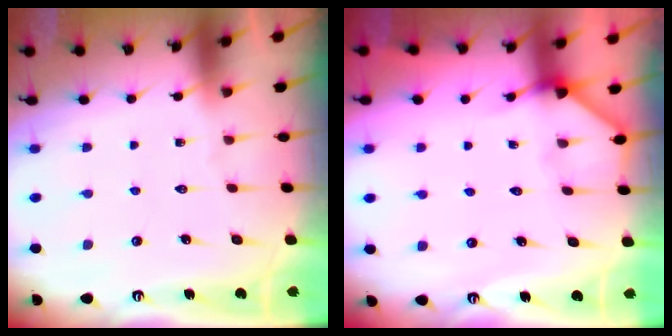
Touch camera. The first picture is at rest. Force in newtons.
{"total": 3.2, "press": 3.1, "slide": 0.4}